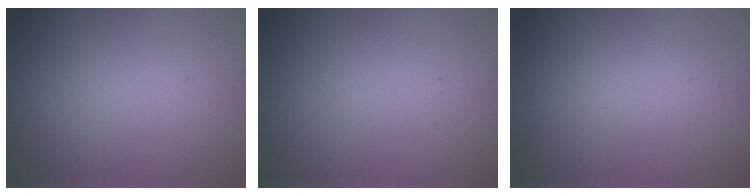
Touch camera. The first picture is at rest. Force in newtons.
{"total": 0.6, "press": 0.6, "slide": 0.1}
{"total": 1.7, "press": 1.7, "slide": 0.1}